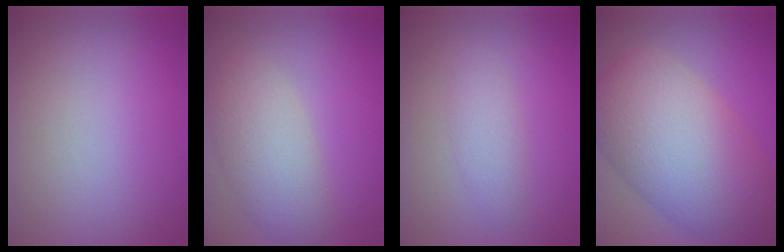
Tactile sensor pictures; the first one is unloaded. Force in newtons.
{"total": 4.4, "press": 4.4, "slide": 0.2}
{"total": 1.8, "press": 1.8, "slide": 0.1}
{"total": 11.7, "press": 11.7, "slide": 0.4}